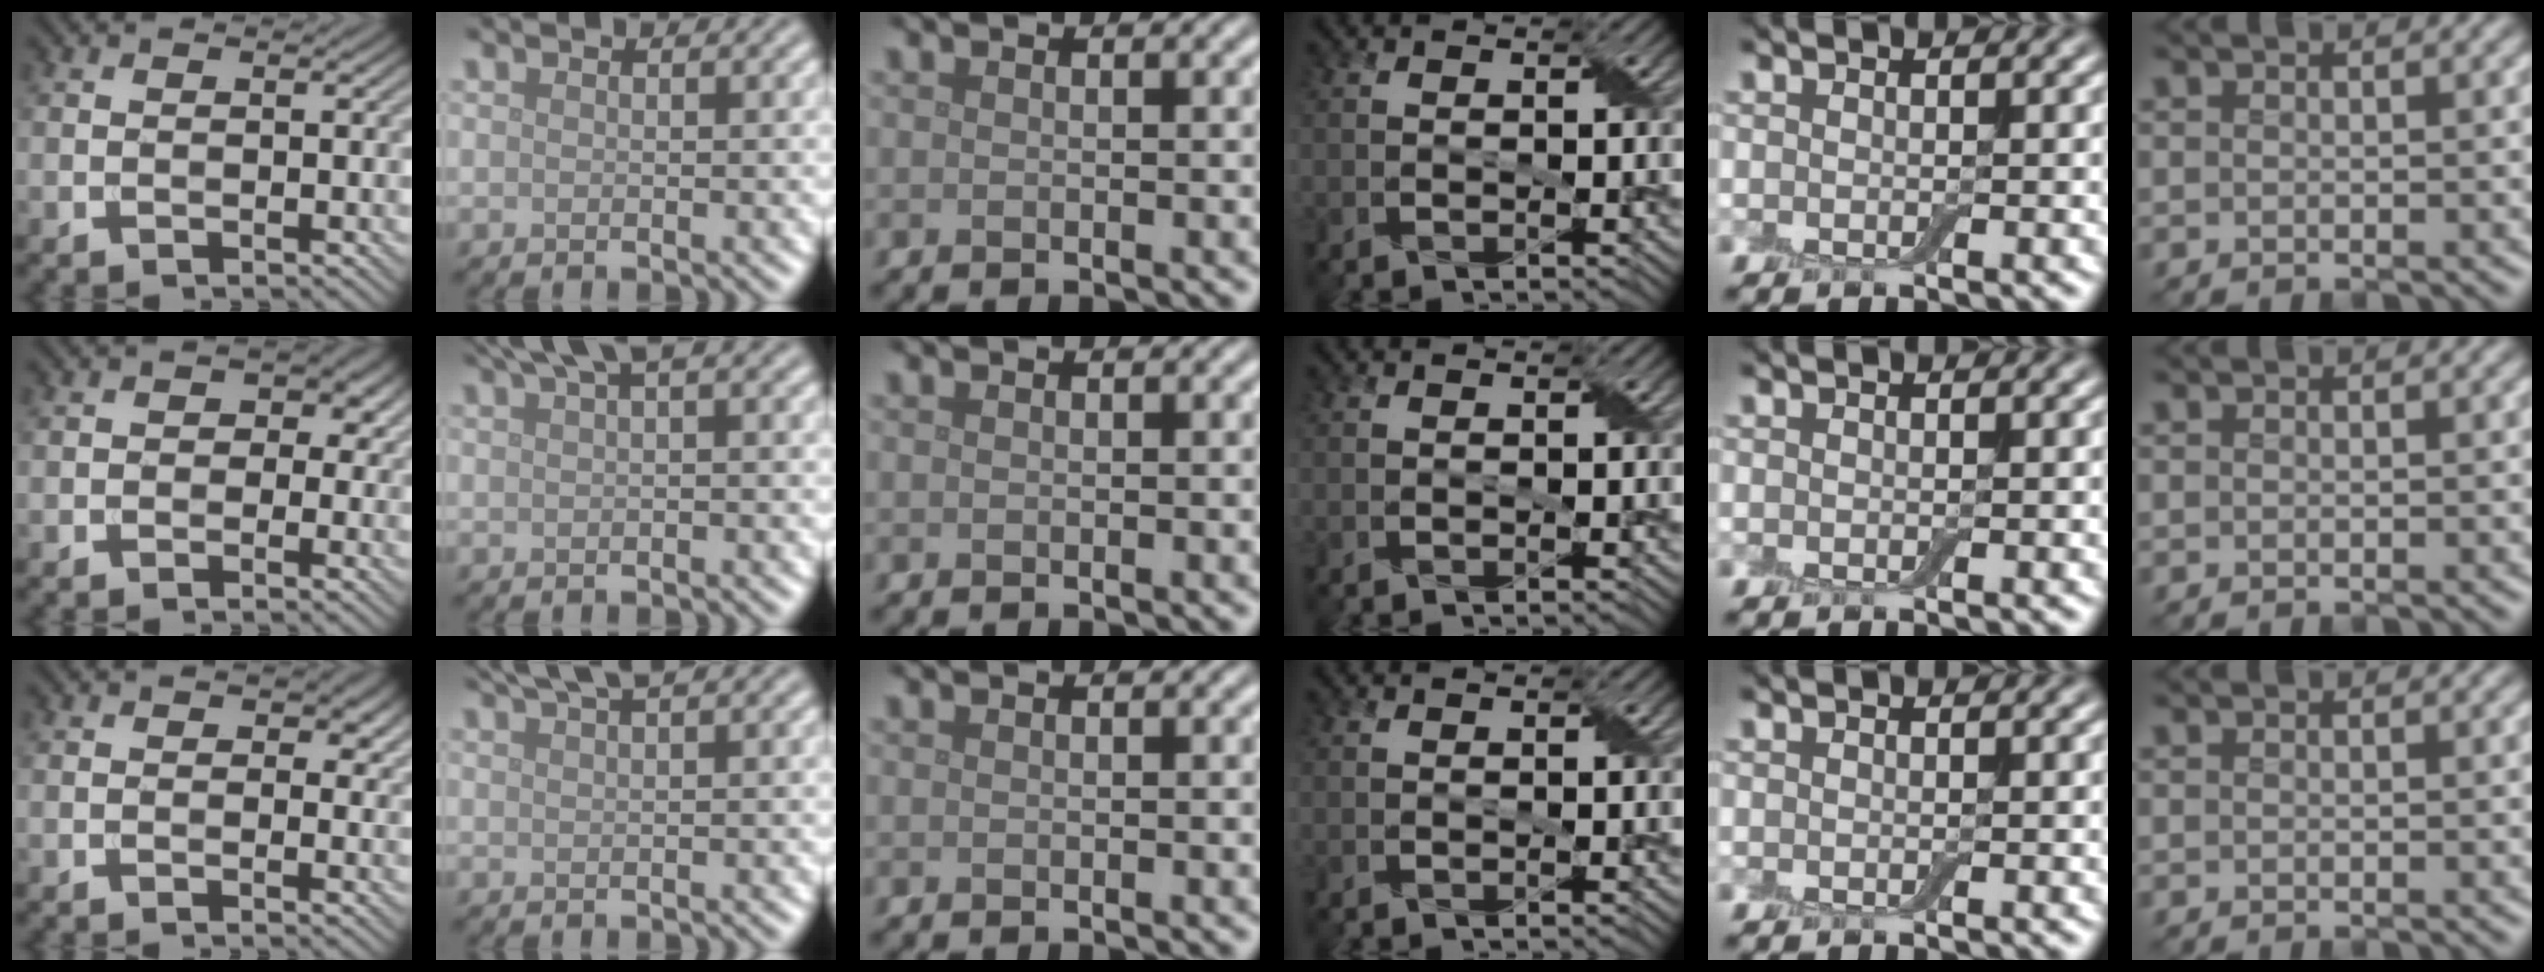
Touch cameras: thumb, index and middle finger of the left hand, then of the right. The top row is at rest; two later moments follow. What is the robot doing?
{"motion": "peel", "object": "small bumper sticker"}